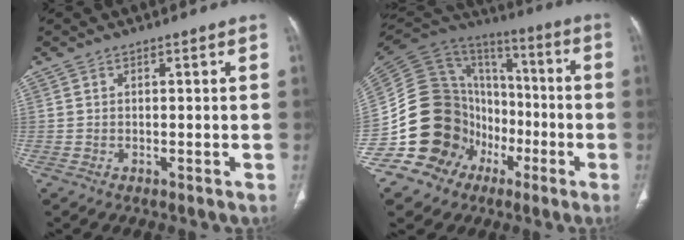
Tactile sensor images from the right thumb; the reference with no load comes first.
{"total": 24.6, "force": [-6.9, 20.8, 11.1], "torque": [-0.177, 0.098, -0.109]}